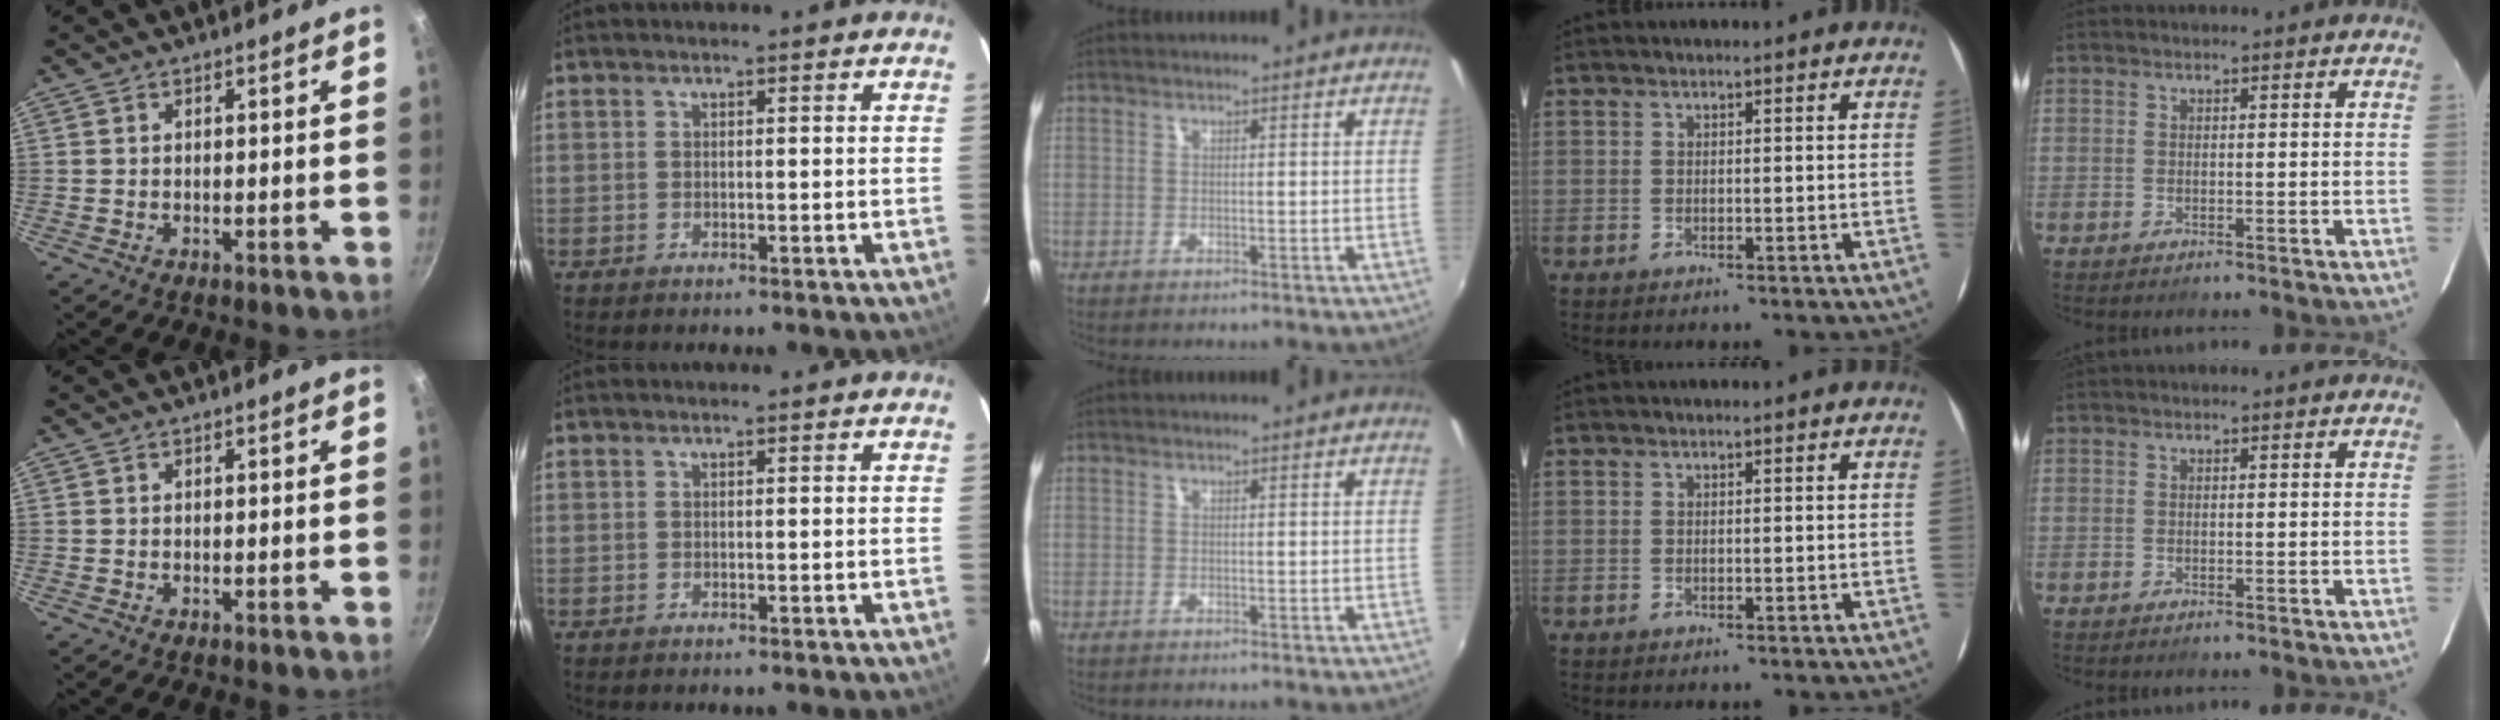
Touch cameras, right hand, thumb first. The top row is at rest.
{}